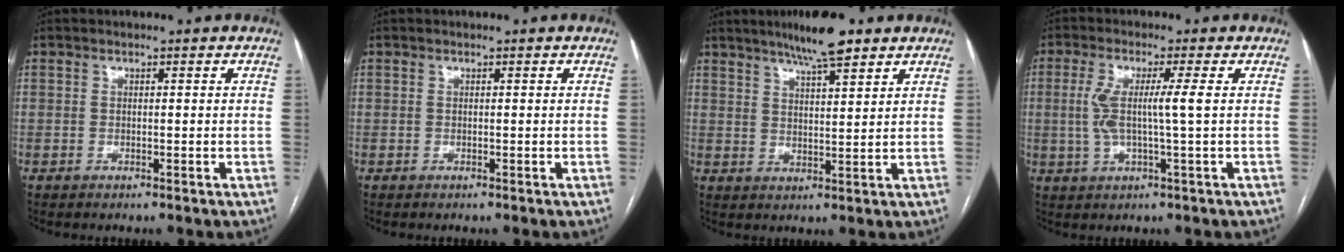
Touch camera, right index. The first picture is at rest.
{"total": 0.0}
{"total": 8.1, "force": [6.1, 1.0, 5.3], "torque": [-0.086, 0.009, 0.098]}
{"total": 6.3, "force": [0.4, -0.1, 6.3], "torque": [-0.130, 0.001, 0.008]}